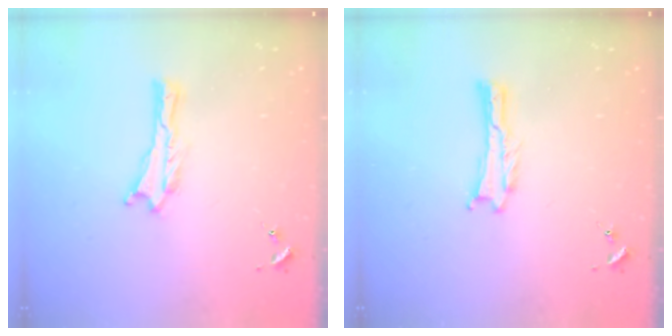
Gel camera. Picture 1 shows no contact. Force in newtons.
{"total": 0.0}